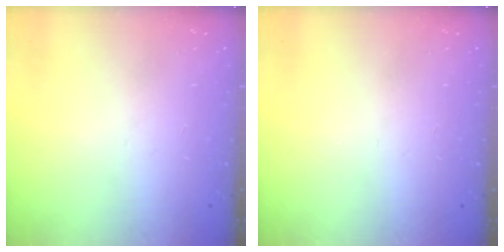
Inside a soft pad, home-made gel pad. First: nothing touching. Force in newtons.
{"total": 0.0}